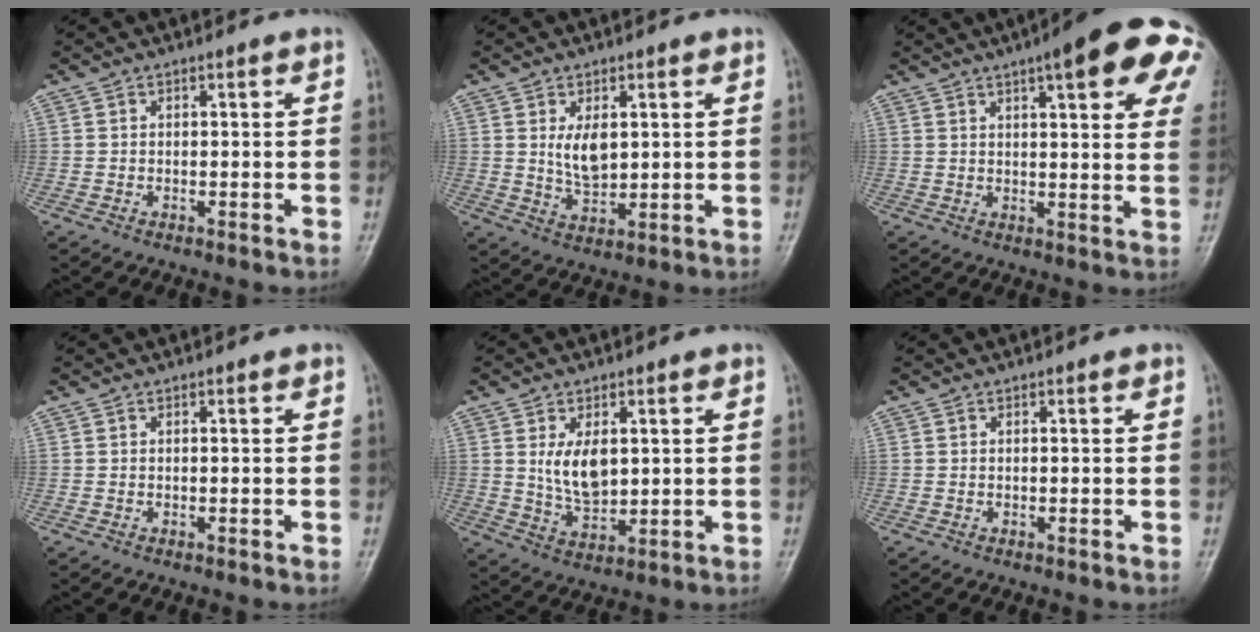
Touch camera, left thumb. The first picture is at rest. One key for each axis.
{"total": 5.8, "fx": 1.5, "fy": 3.3, "fz": 4.5, "tx": -0.064, "ty": -0.017, "tz": 0.034}
{"total": 19.7, "fx": 9.3, "fy": 5.1, "fz": 16.5, "tx": -0.197, "ty": -0.008, "tz": 0.105}
{"total": 0.0}
{"total": 7.6, "fx": 1.7, "fy": 4.5, "fz": 5.9, "tx": -0.087, "ty": -0.017, "tz": 0.042}
{"total": 0.0}